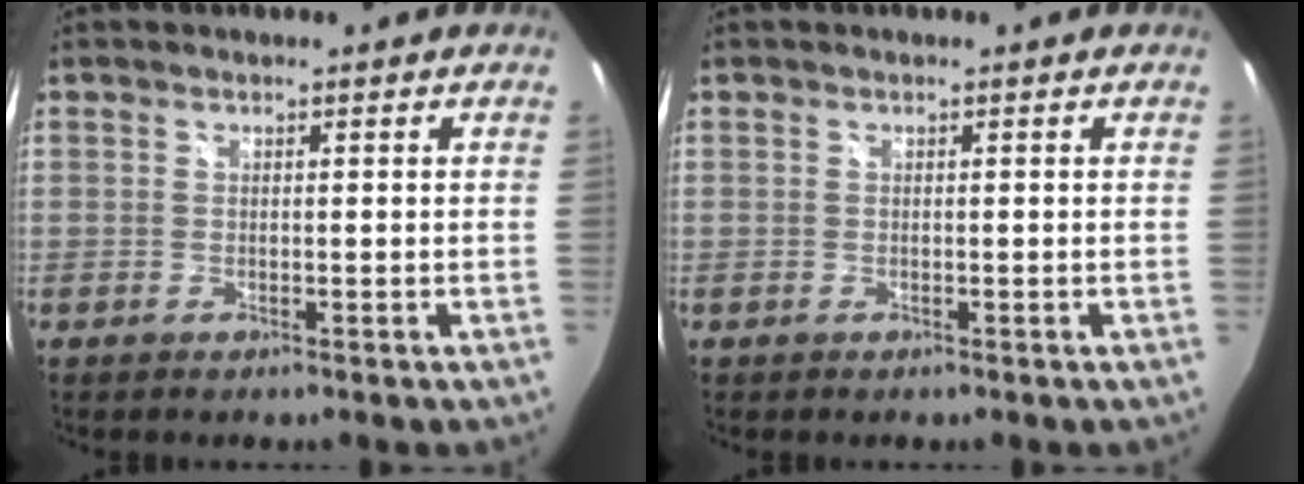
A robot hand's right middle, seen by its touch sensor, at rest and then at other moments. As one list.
[{"total": 0.0}]